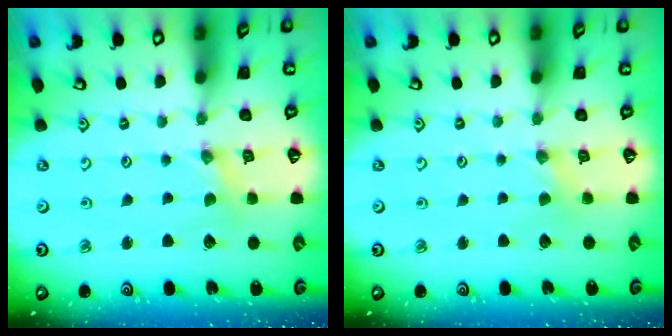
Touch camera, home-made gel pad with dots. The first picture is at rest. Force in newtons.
{"total": 1.8, "press": 1.7, "slide": 0.5}